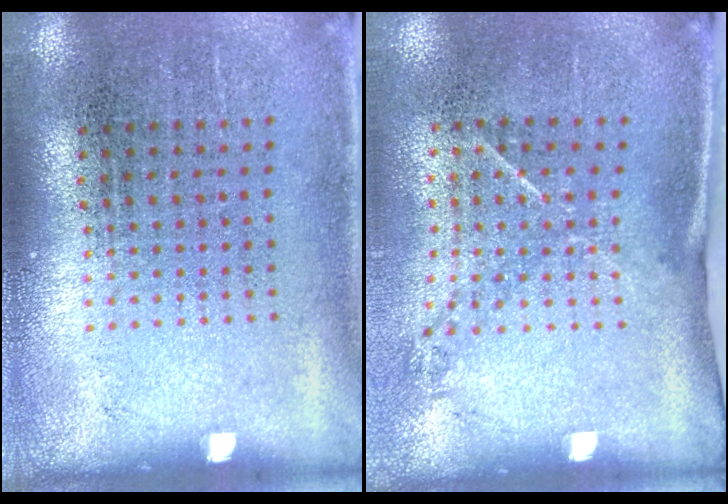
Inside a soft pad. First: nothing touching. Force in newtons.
{"total": 1.5, "press": 1.0, "slide": 1.1}